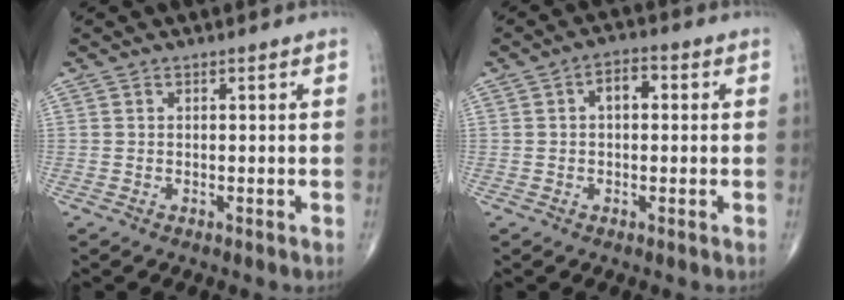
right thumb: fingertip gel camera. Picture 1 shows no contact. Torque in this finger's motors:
{"motor_torque": [0.28, 0.94, 0.14, -0.21, -0.02]}